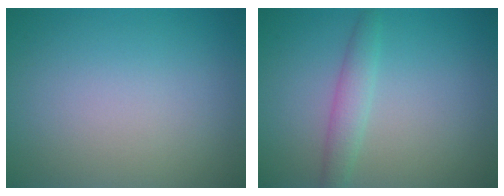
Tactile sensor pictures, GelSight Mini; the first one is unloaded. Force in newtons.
{"total": 2.1, "press": 2.1, "slide": 0.1}